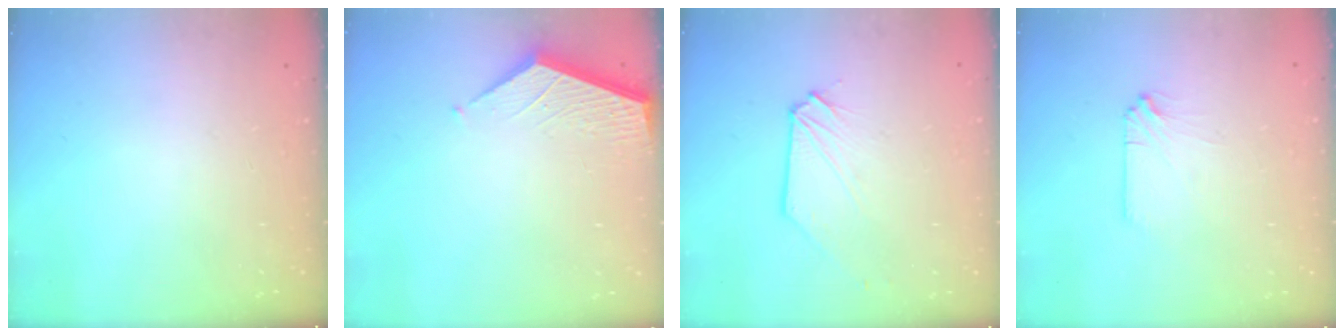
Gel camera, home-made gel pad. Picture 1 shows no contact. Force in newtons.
{"total": 3.6, "press": 3.6, "slide": 0.2}
{"total": 1.0, "press": 1.0, "slide": 0.1}
{"total": 1.1, "press": 1.1, "slide": 0.3}